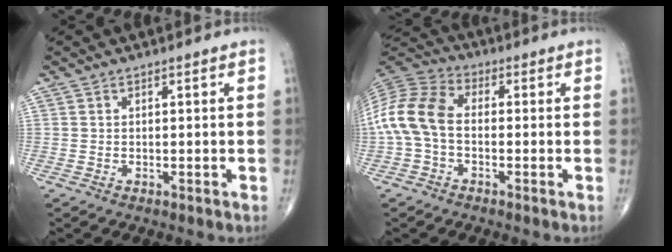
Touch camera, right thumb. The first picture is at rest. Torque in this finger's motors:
{"motor_torque": [0.56, 0.84, 0.67, -0.59, 0.38]}